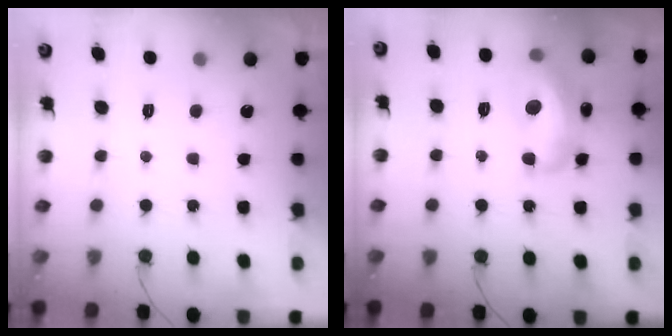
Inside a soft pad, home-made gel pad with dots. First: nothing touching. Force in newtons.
{"total": 14.7, "press": 14.7, "slide": 1.1}